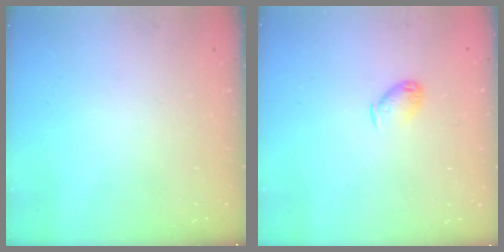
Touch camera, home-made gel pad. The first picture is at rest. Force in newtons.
{"total": 6.2, "press": 6.1, "slide": 1.3}